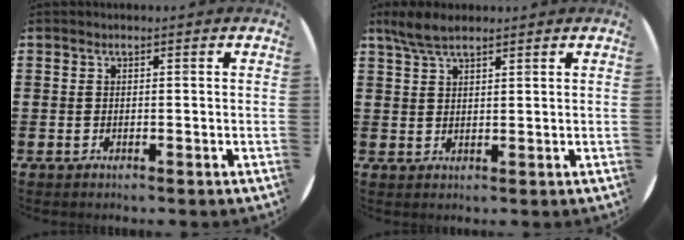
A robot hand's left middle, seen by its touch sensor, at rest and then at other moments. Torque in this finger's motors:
{"motor_torque": [0.59, -0.51, 0.07, 0.02]}